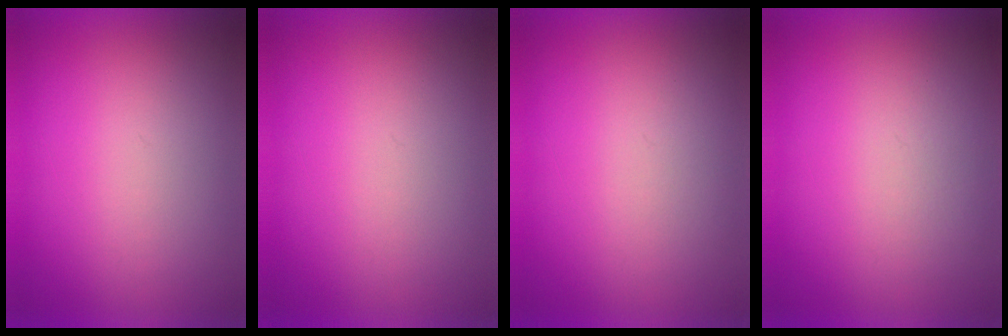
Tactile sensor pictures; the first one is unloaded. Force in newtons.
{"total": 0.0}
{"total": 1.0}
{"total": 1.9}